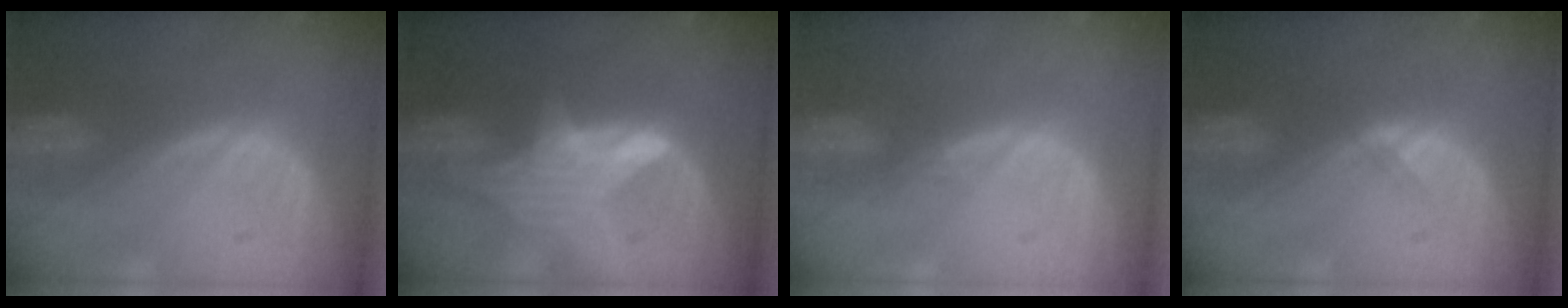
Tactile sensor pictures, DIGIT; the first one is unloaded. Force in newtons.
{"total": 5.8, "press": 5.7, "slide": 0.9}
{"total": 0.6, "press": 0.6, "slide": 0.2}
{"total": 1.1, "press": 0.8, "slide": 0.7}